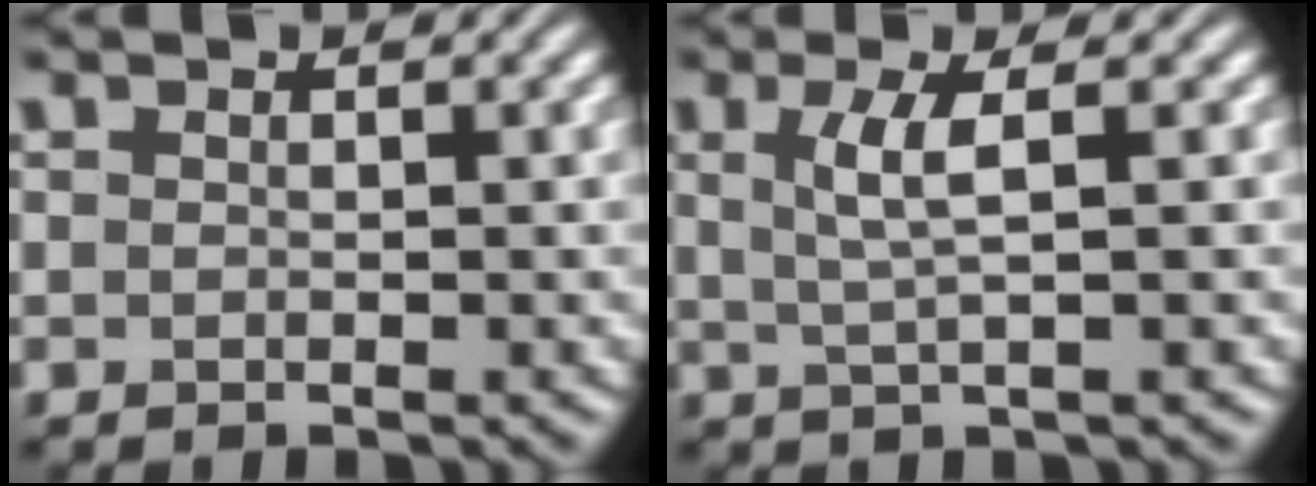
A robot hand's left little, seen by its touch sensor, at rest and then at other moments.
{"total": 3.0, "force": [0.7, 0.6, 2.8], "torque": [-0.058, -0.001, 0.016]}